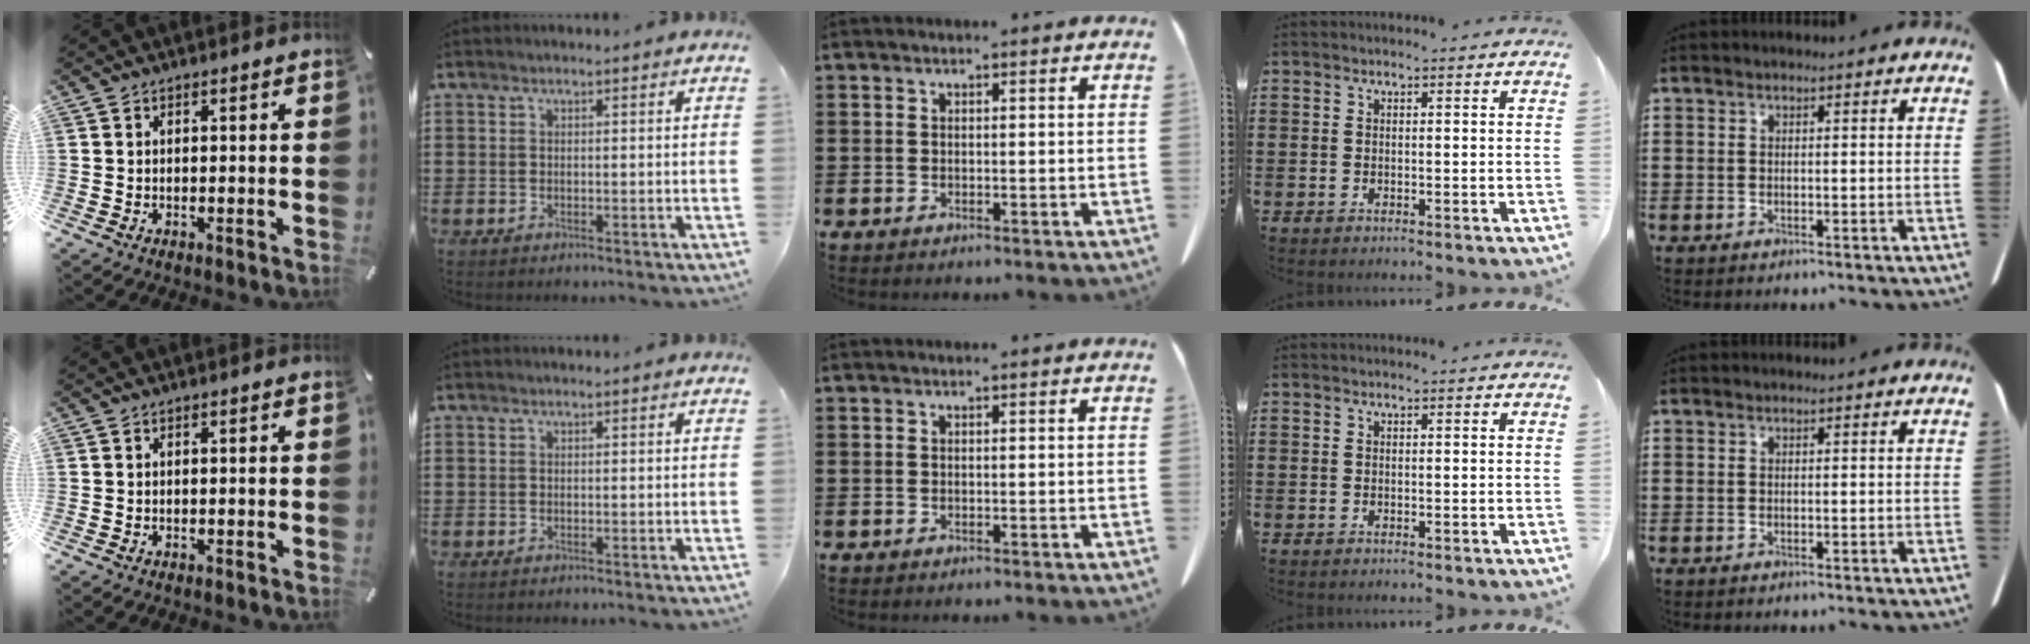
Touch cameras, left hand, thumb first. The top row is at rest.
{}